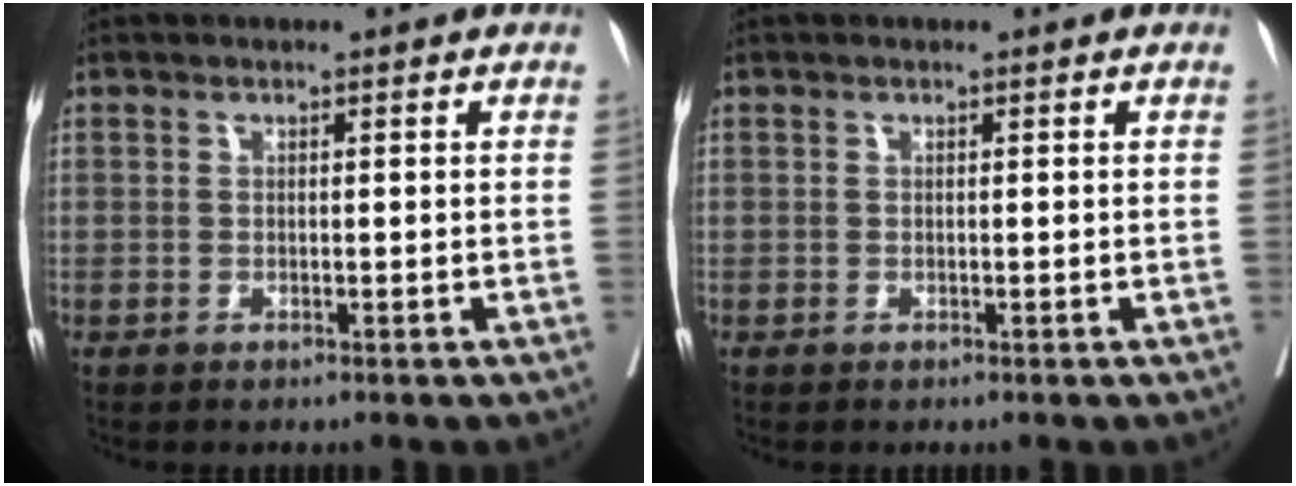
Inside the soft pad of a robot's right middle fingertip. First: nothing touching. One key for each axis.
{"total": 0.0}